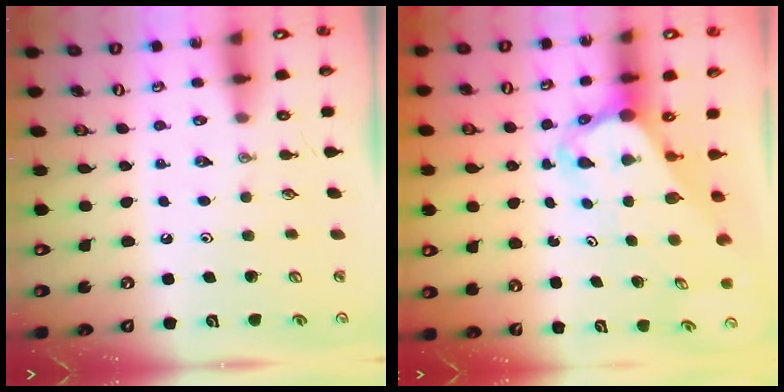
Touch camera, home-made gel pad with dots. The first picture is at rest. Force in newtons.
{"total": 3.9, "press": 3.9, "slide": 0.3}